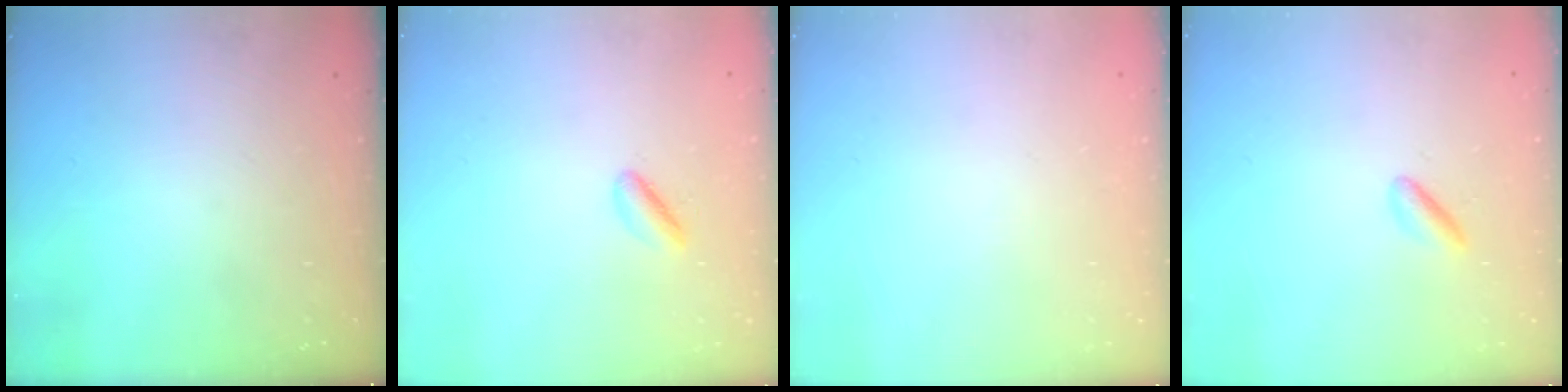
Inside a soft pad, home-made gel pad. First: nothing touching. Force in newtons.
{"total": 2.7, "press": 2.5, "slide": 1.0}
{"total": 2.0, "press": 2.0, "slide": 0.1}
{"total": 2.1, "press": 1.9, "slide": 1.0}